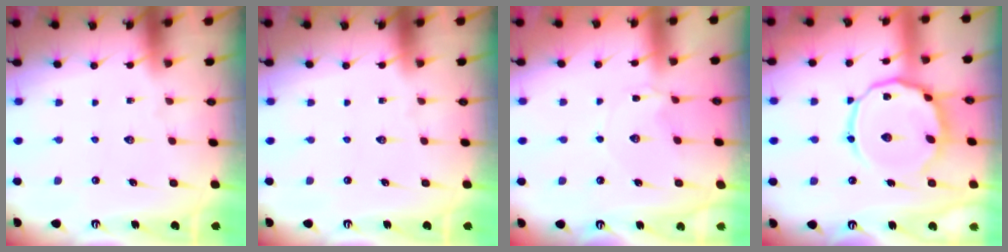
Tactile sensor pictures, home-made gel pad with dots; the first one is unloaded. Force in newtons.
{"total": 0.0}
{"total": 1.4, "press": 1.4, "slide": 0.2}
{"total": 12.2, "press": 12.1, "slide": 1.0}